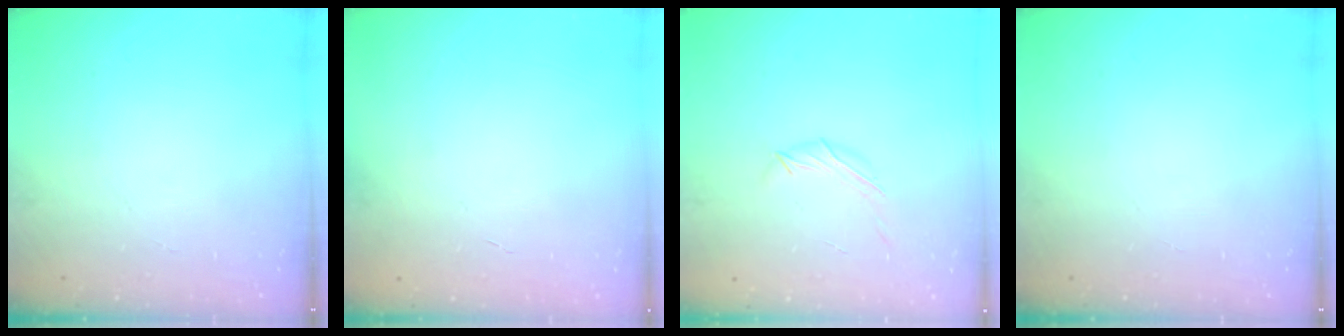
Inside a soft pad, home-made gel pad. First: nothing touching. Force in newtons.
{"total": 0.0}
{"total": 4.5, "press": 4.4, "slide": 0.9}
{"total": 0.0}